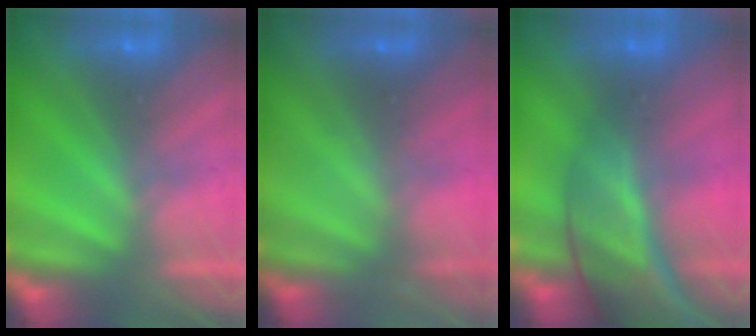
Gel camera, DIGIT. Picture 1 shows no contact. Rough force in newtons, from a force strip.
{"total": 2.3}
{"total": 11.5}